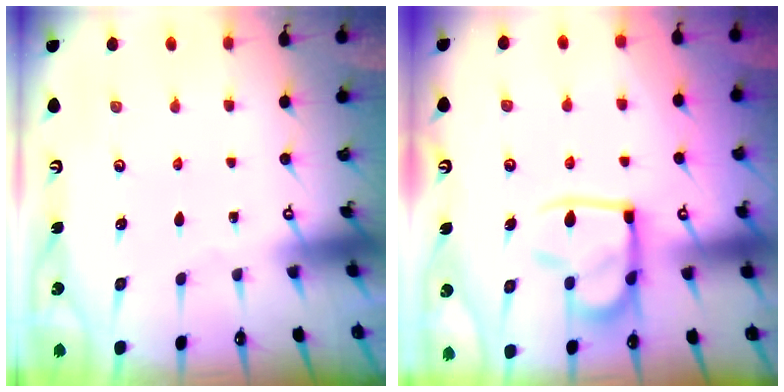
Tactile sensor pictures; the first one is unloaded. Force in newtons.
{"total": 14.3, "press": 14.2, "slide": 1.8}